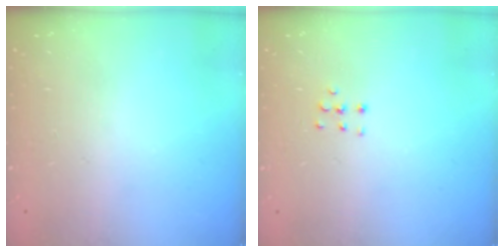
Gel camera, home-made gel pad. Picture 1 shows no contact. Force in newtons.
{"total": 4.1, "press": 4.1, "slide": 0.5}